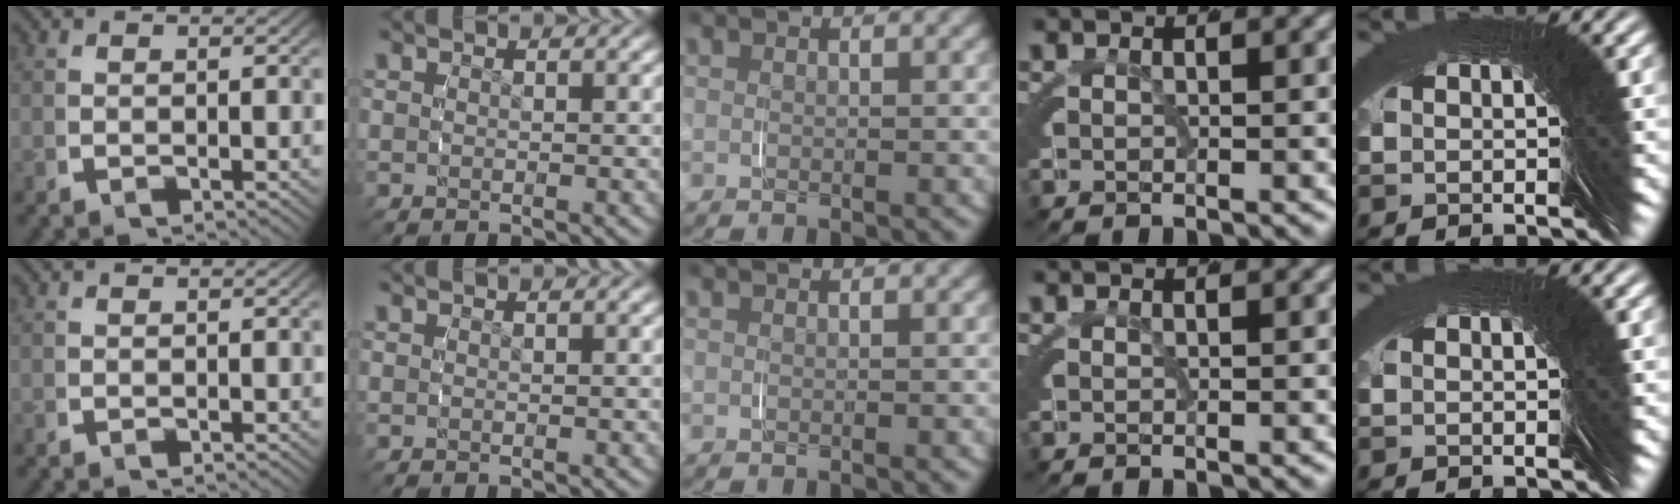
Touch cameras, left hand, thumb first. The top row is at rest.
{}